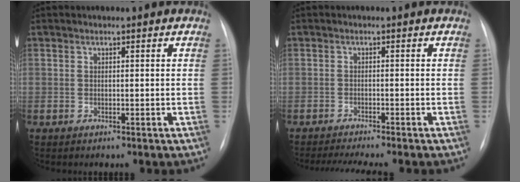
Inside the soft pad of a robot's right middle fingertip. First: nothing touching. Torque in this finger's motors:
{"motor_torque": [0.33, -0.35, -0.01, 0.03]}